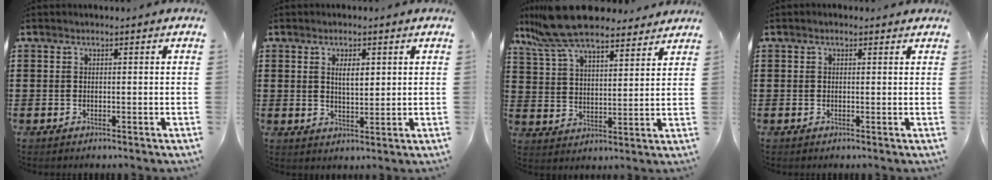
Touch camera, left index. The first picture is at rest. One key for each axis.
{"total": 3.4, "fx": 1.3, "fy": 1.3, "fz": 2.9, "tx": -0.045, "ty": 0.000, "tz": 0.017}
{"total": 11.0, "fx": 9.3, "fy": 2.2, "fz": 5.4, "tx": -0.135, "ty": -0.025, "tz": 0.170}
{"total": 0.6, "fx": 0.3, "fy": 0.4, "fz": 0.3, "tx": -0.007, "ty": 0.006, "tz": 0.005}